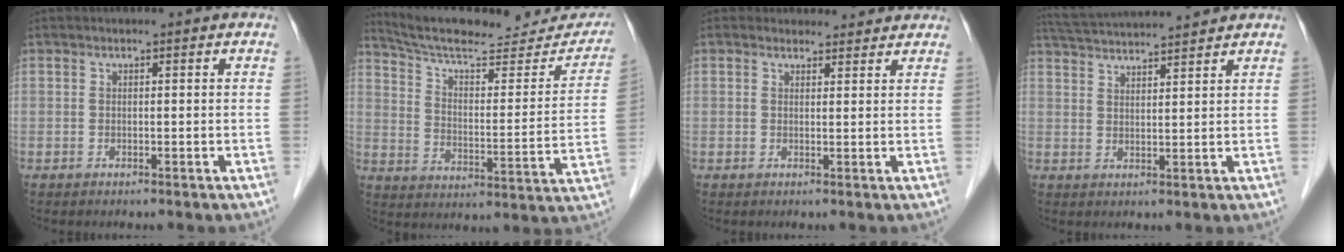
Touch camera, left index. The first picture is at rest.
{"total": 23.5, "force": [21.4, 4.8, 8.4], "torque": [-0.119, -0.026, 0.288]}
{"total": 3.5, "force": [3.2, 1.4, -0.1], "torque": [0.003, 0.007, 0.033]}
{"total": 10.8, "force": [10.1, -0.1, 3.8], "torque": [-0.076, 0.025, 0.160]}